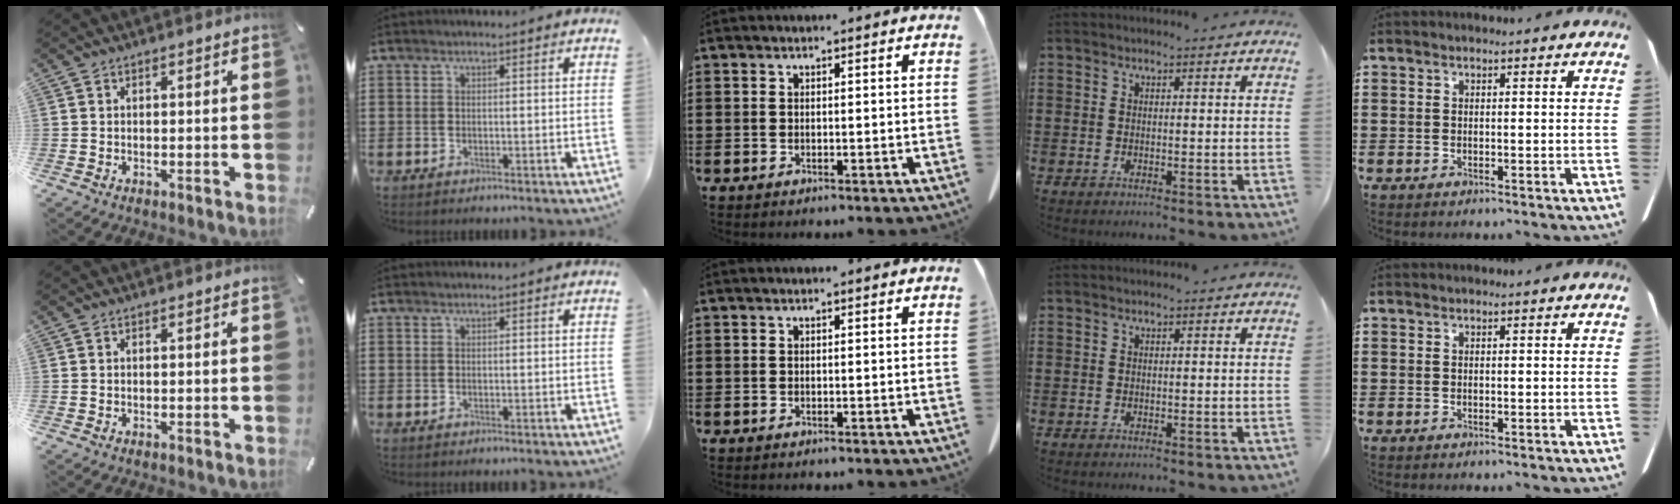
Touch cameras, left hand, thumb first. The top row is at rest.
{}